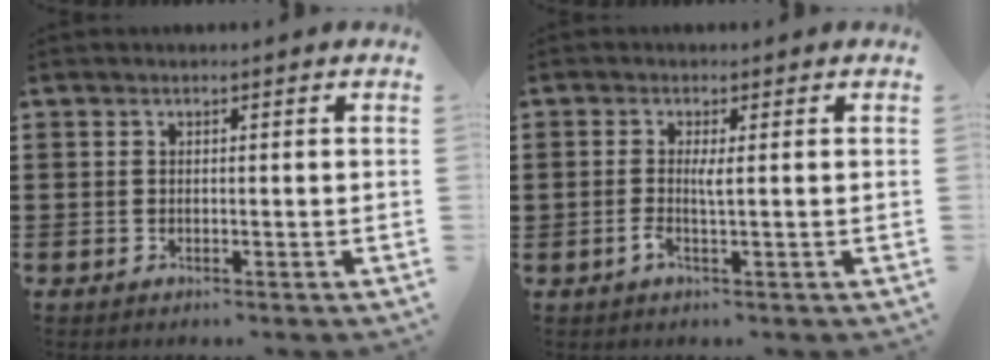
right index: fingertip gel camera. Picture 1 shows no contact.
{"total": 1.8, "force": [-0.2, 0.1, 1.8], "torque": [-0.044, -0.007, -0.006]}